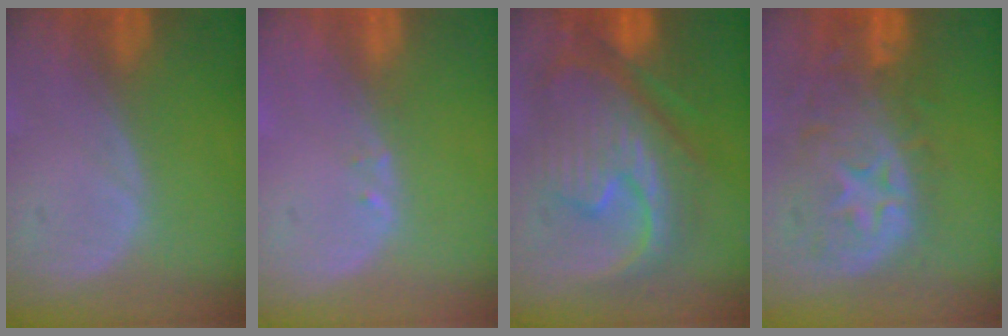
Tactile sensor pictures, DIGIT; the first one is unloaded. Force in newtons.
{"total": 0.6, "press": 0.6, "slide": 0.2}
{"total": 12.4, "press": 12.3, "slide": 1.3}
{"total": 11.1, "press": 9.9, "slide": 5.1}